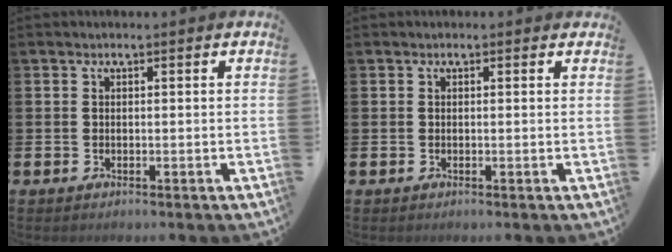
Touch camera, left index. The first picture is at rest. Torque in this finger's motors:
{"motor_torque": [0.48, -0.46, 0.04, 0.03]}